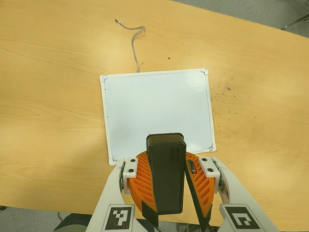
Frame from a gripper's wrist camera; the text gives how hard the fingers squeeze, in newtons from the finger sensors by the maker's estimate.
{"total": 11.1, "left": 10.9, "right": 11.2}